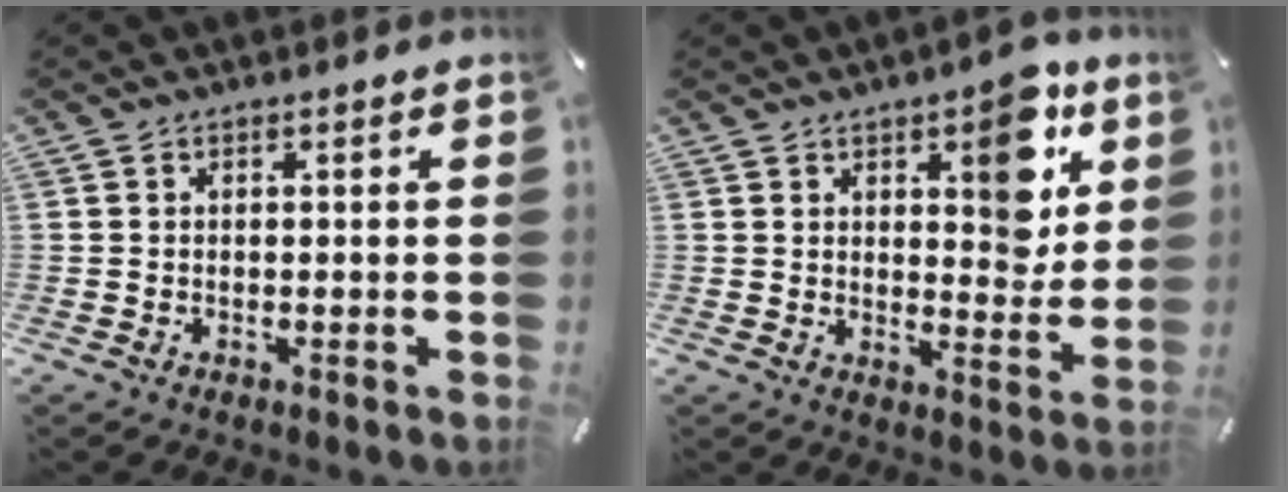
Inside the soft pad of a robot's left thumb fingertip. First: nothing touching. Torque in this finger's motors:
{"motor_torque": [1.40, 1.38, 1.44, -0.68, 0.26]}